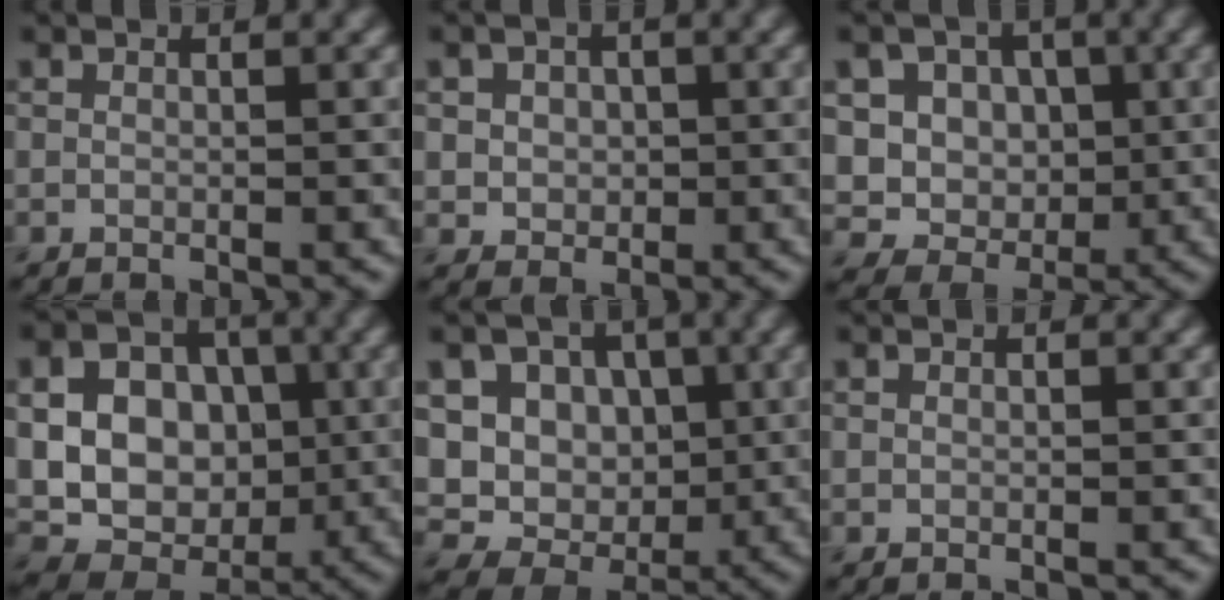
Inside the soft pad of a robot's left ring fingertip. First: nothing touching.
{"total": 3.0, "force": [0.6, 2.6, 1.4], "torque": [-0.019, 0.006, 0.003]}
{"total": 8.7, "force": [1.5, 7.7, 3.8], "torque": [-0.063, 0.020, 0.013]}
{"total": 15.1, "force": [1.7, 12.7, 8.0], "torque": [-0.164, 0.026, 0.020]}
{"total": 13.6, "force": [1.7, 12.0, 6.1], "torque": [-0.131, 0.034, 0.014]}
{"total": 0.0}